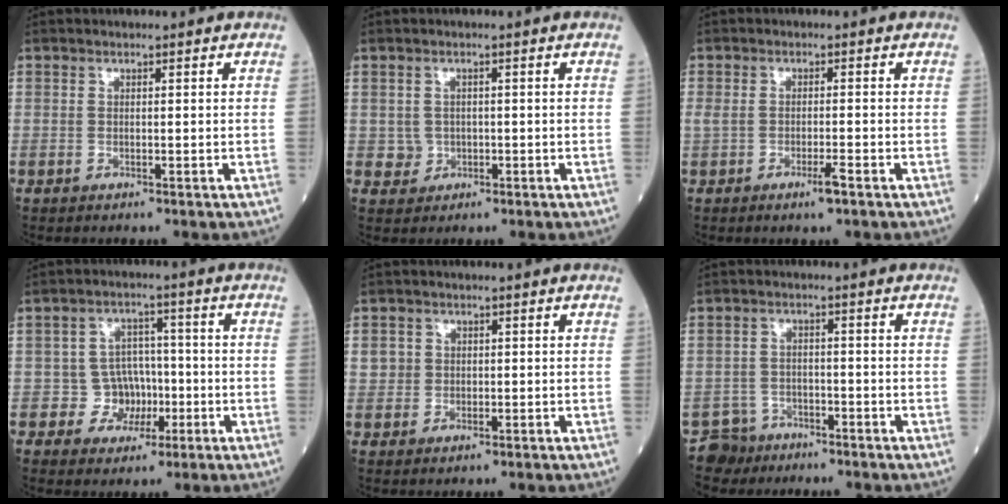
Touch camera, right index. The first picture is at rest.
{"total": 2.2, "force": [-0.1, 2.1, 0.5], "torque": [-0.004, 0.004, 0.002]}
{"total": 2.9, "force": [-1.4, 0.3, 2.5], "torque": [-0.048, -0.004, -0.024]}
{"total": 5.5, "force": [-1.3, 5.2, 1.0], "torque": [-0.001, 0.015, -0.018]}
{"total": 2.4, "force": [0.3, 2.3, 0.5], "torque": [-0.004, 0.004, 0.007]}
{"total": 4.1, "force": [-3.0, 2.7, -0.9], "torque": [0.018, 0.007, -0.055]}